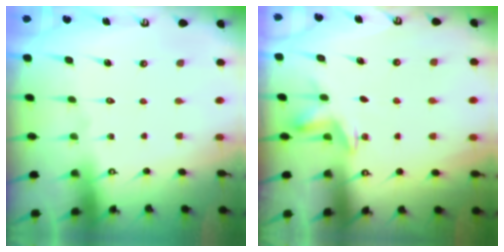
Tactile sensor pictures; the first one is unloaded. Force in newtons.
{"total": 3.3, "press": 2.9, "slide": 1.6}